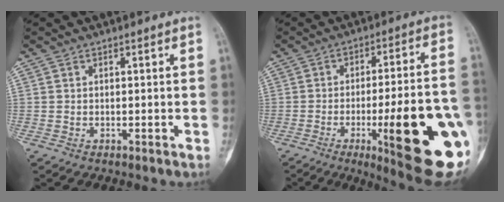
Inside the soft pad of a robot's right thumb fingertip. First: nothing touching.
{"total": 23.5, "force": [-6.9, 4.7, 21.9], "torque": [-0.255, 0.002, -0.083]}